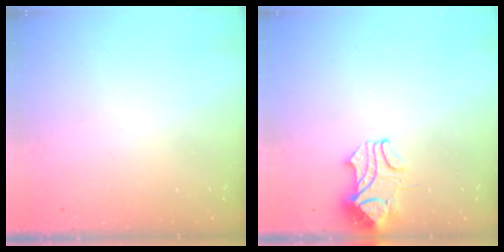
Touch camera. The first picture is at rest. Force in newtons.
{"total": 2.4, "press": 2.2, "slide": 1.0}